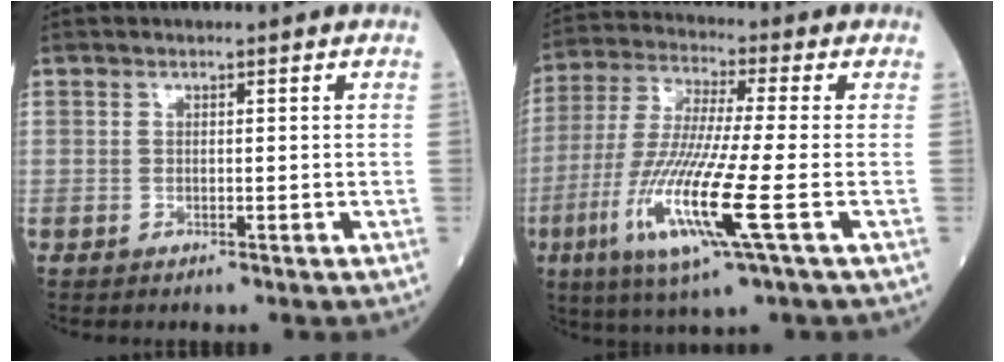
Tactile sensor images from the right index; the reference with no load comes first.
{"total": 14.8, "force": [-4.8, 0.2, 14.0], "torque": [-0.295, -0.027, -0.097]}